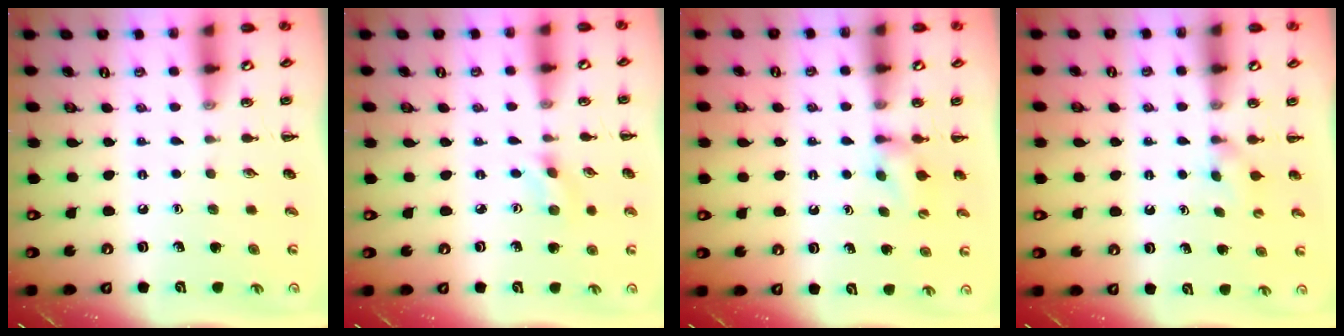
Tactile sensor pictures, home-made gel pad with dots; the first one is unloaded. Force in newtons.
{"total": 1.4, "press": 1.3, "slide": 0.5}
{"total": 5.2, "press": 5.1, "slide": 1.4}
{"total": 2.4, "press": 2.1, "slide": 1.0}